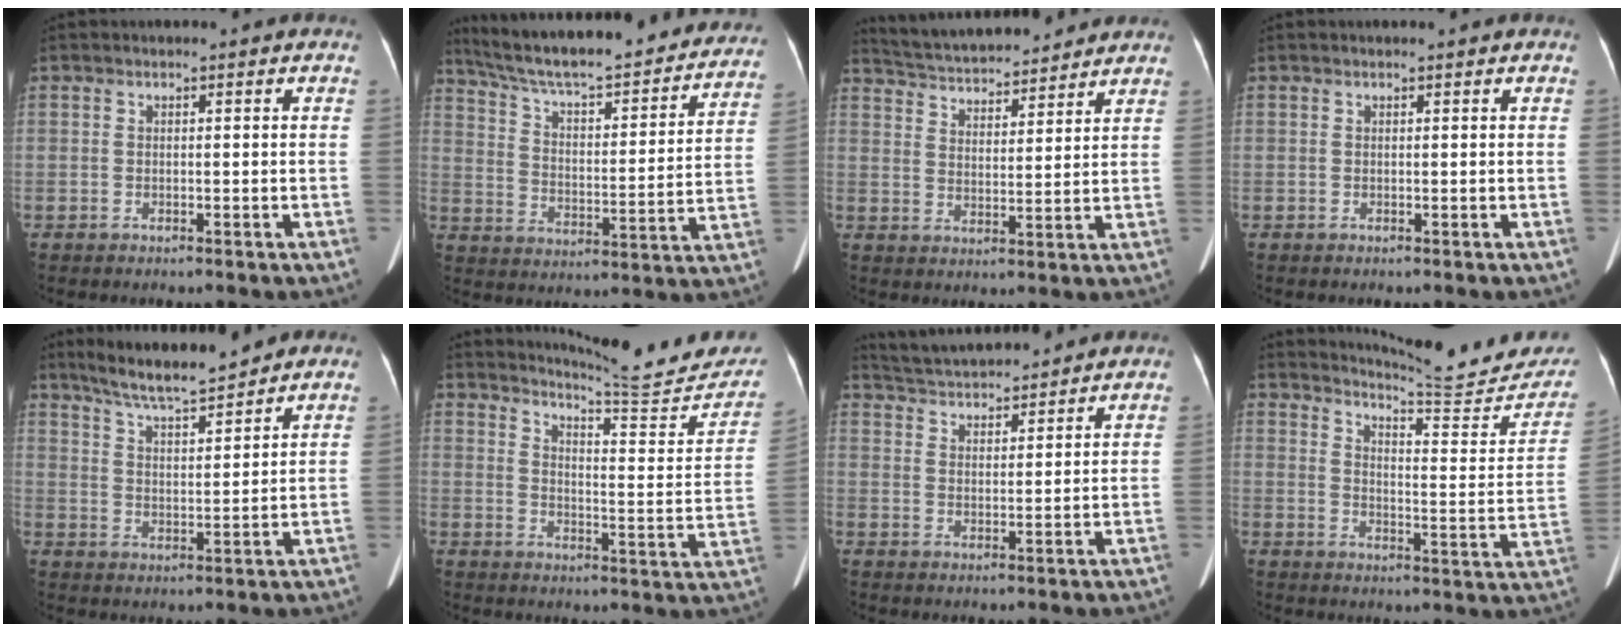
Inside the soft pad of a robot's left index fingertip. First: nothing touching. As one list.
[{"total": 31.0, "force": [27.1, 5.2, 14.1], "torque": [-0.228, -0.036, 0.360]}, {"total": 15.0, "force": [14.0, 2.5, 4.8], "torque": [-0.085, 0.028, 0.220]}, {"total": 0.9, "force": [0.8, 0.0, 0.3], "torque": [-0.007, 0.007, 0.013]}, {"total": 10.5, "force": [9.3, 0.9, 4.7], "torque": [-0.081, 0.011, 0.159]}, {"total": 17.5, "force": [16.9, 0.4, 4.5], "torque": [-0.058, -0.088, 0.207]}, {"total": 11.0, "force": [10.5, 1.1, 3.0], "torque": [-0.063, 0.023, 0.173]}, {"total": 18.1, "force": [17.6, 0.7, 4.2], "torque": [-0.054, -0.097, 0.212]}]